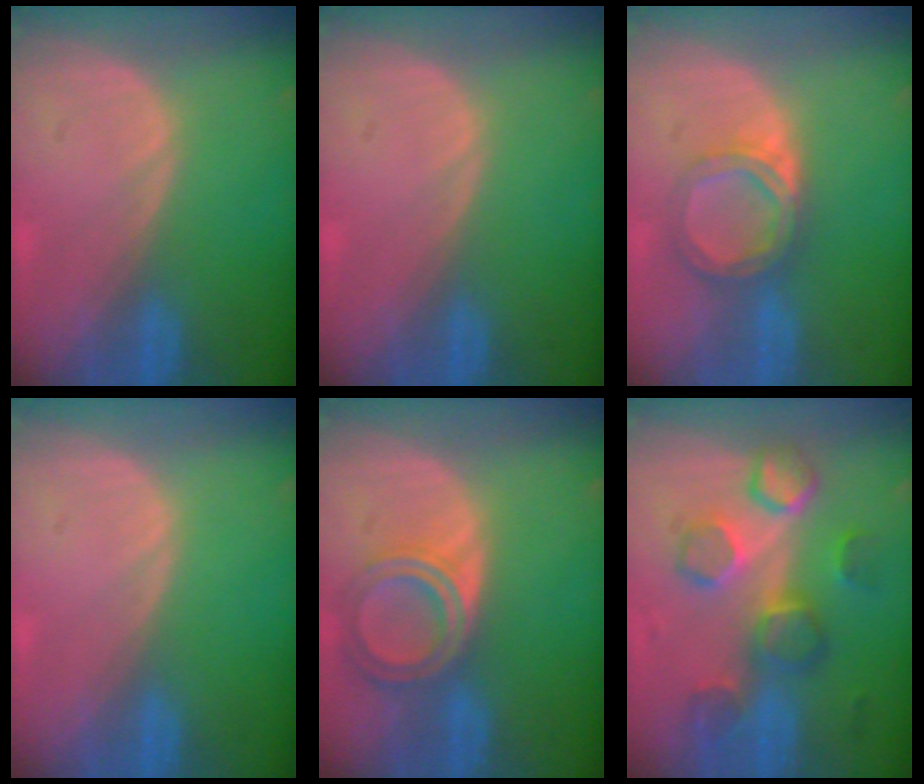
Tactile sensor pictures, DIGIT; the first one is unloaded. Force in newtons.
{"total": 0.0}
{"total": 5.3, "press": 5.1, "slide": 1.4}
{"total": 0.0}
{"total": 6.5, "press": 5.8, "slide": 2.9}
{"total": 8.7, "press": 8.4, "slide": 2.0}